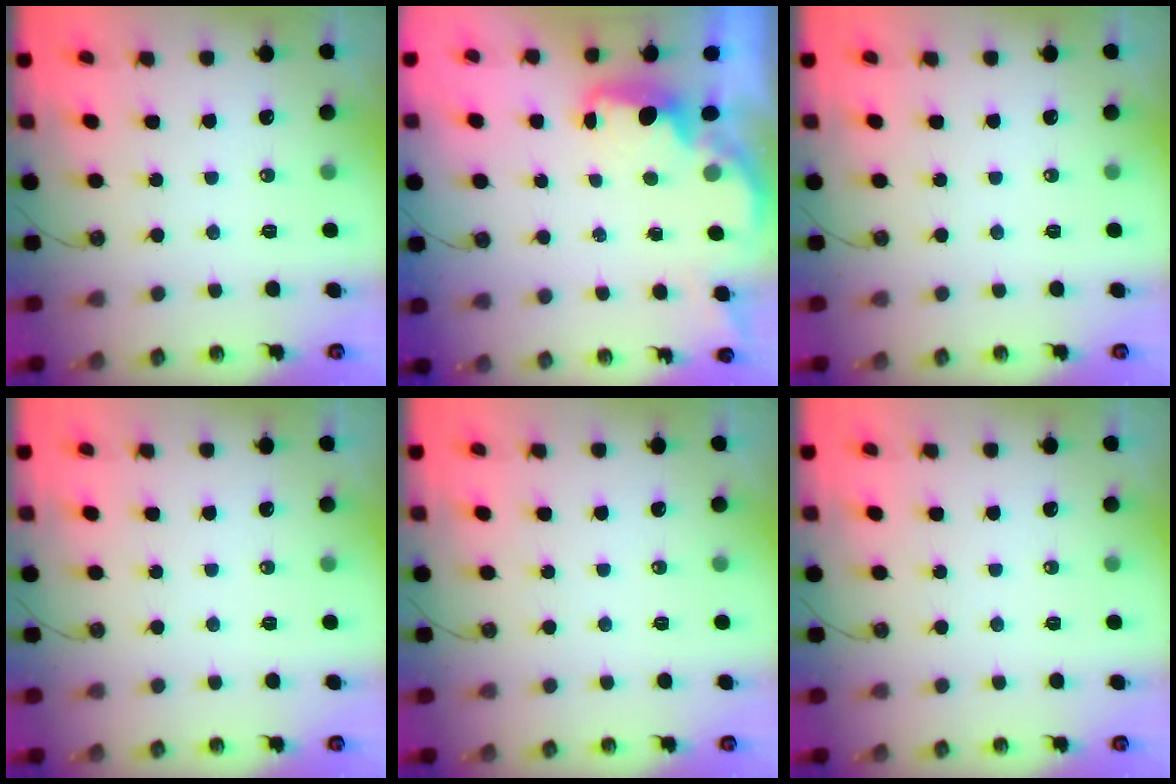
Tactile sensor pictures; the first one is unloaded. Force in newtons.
{"total": 1.6, "press": 1.4, "slide": 0.7}
{"total": 0.0}
{"total": 0.0}
{"total": 0.0}
{"total": 0.0}